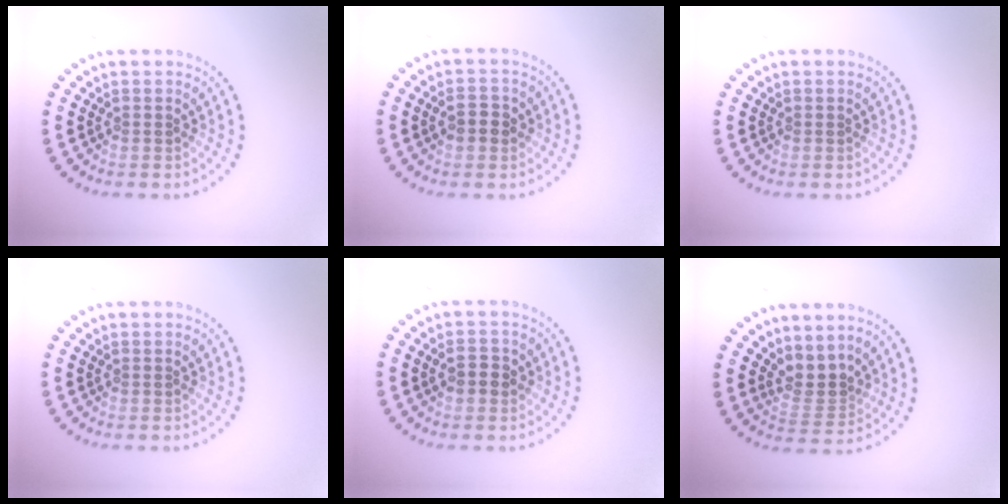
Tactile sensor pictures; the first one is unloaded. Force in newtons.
{"total": 1.5, "press": 1.5, "slide": 0.1}
{"total": 0.0}
{"total": 0.0}
{"total": 1.5, "press": 1.5, "slide": 0.1}
{"total": 2.6, "press": 1.9, "slide": 1.8}